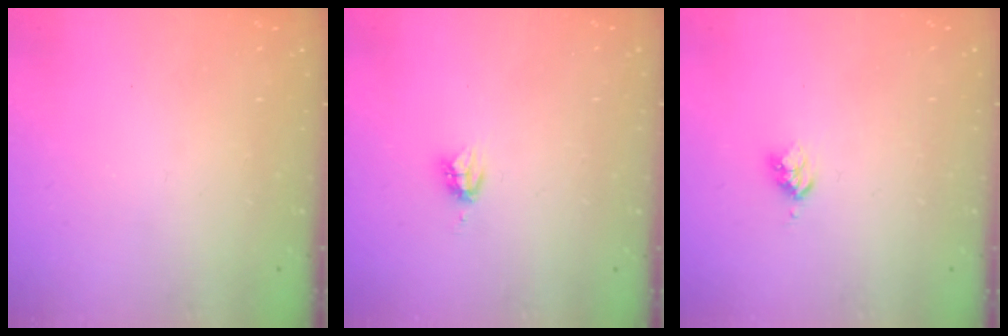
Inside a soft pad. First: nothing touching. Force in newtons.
{"total": 4.1, "press": 4.1, "slide": 0.2}
{"total": 3.0, "press": 2.9, "slide": 0.4}